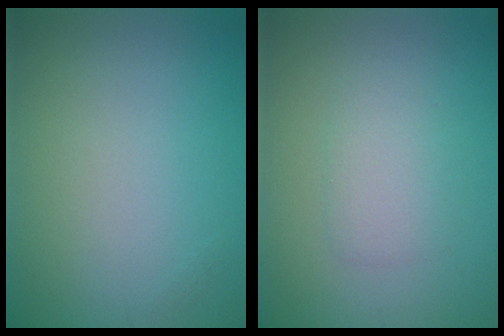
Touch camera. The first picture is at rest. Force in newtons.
{"total": 1.9, "press": 1.9, "slide": 0.0}